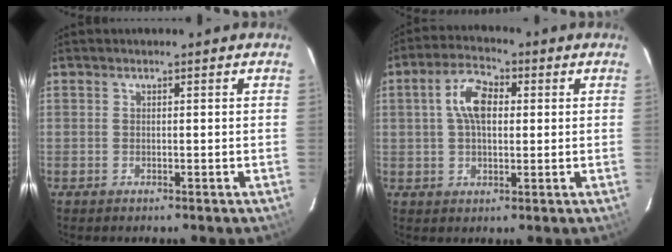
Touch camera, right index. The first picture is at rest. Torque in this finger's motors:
{"motor_torque": [0.34, -0.03, 0.48, 0.13]}